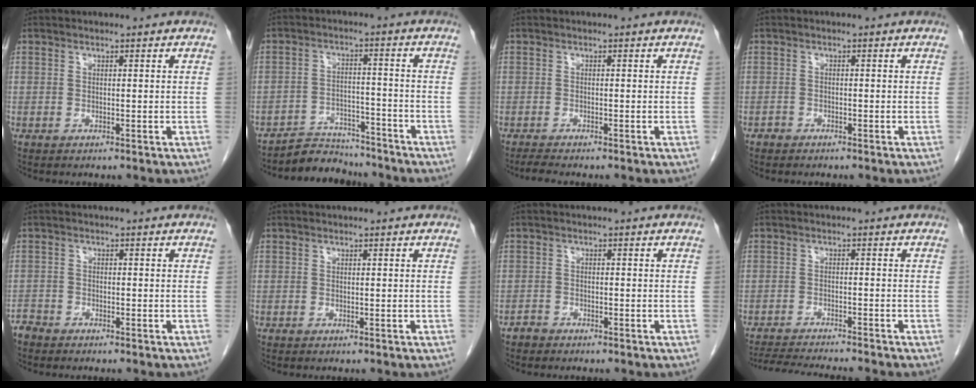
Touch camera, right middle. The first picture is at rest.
{"total": 7.0, "force": [-6.7, 2.0, -0.2], "torque": [0.008, 0.016, -0.111]}
{"total": 2.0, "force": [-1.7, 0.0, 0.9], "torque": [-0.022, -0.007, -0.031]}
{"total": 1.0, "force": [-0.8, 0.6, 0.0], "torque": [-0.007, 0.003, -0.016]}
{"total": 2.2, "force": [-2.1, 0.7, 0.0], "torque": [-0.003, -0.002, -0.041]}
{"total": 0.0}
{"total": 1.4, "force": [-1.3, 0.7, 0.0], "torque": [-0.006, 0.002, -0.025]}
{"total": 9.8, "force": [-9.2, -0.3, 3.6], "torque": [-0.048, -0.011, -0.141]}